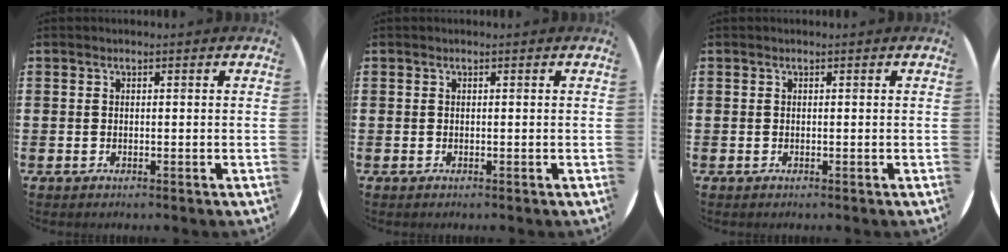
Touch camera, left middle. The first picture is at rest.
{"total": 0.0}
{"total": 0.0}